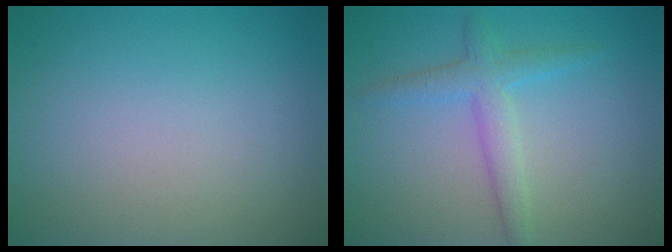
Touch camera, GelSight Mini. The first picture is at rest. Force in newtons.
{"total": 2.7, "press": 2.7, "slide": 0.2}